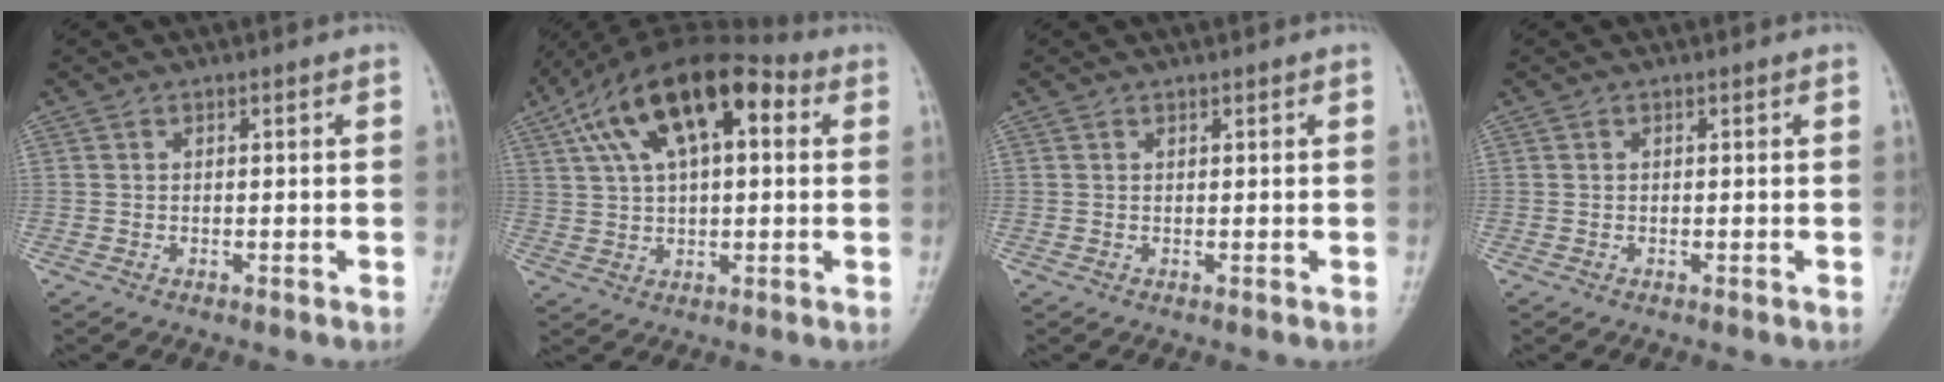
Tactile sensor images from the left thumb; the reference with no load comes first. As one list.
[{"total": 16.8, "force": [5.9, 8.1, 13.5], "torque": [-0.215, 0.024, 0.090]}, {"total": 0.0}, {"total": 0.0}]